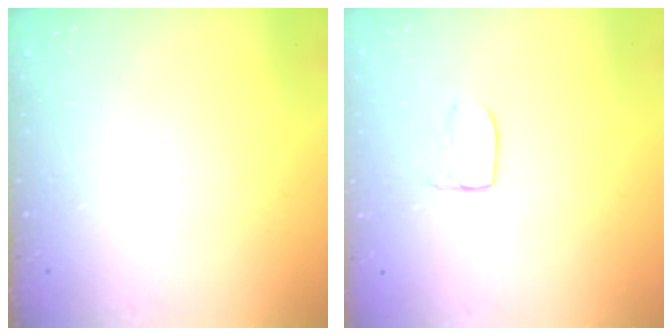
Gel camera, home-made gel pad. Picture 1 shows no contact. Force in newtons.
{"total": 5.2, "press": 5.2, "slide": 0.4}